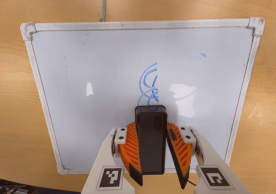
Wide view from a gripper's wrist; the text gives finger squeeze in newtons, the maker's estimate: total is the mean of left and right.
{"total": 8.4, "left": 8.5, "right": 8.2}